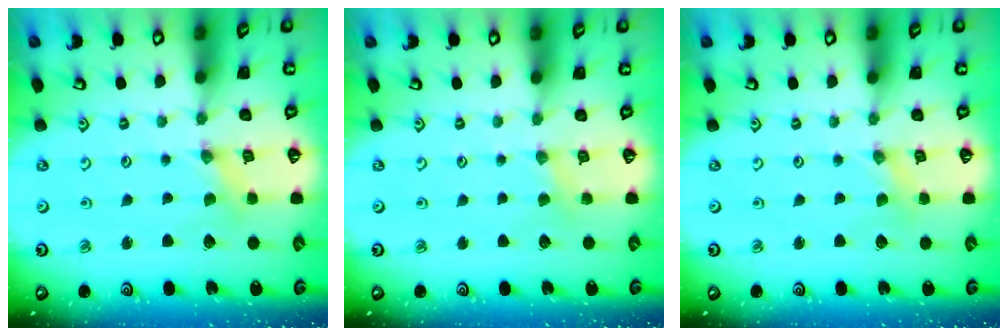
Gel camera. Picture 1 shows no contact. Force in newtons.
{"total": 2.3, "press": 2.2, "slide": 0.5}
{"total": 0.0}